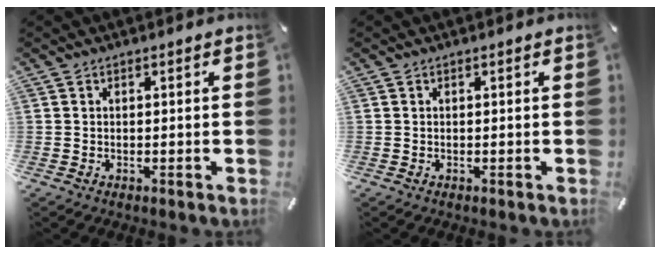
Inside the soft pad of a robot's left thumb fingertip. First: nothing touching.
{"total": 0.0}